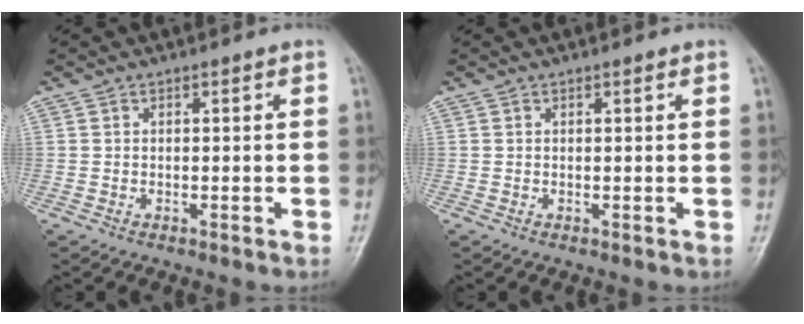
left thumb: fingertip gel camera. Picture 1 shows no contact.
{"total": 0.5, "force": [0.3, 0.1, 0.4], "torque": [-0.007, -0.001, 0.004]}